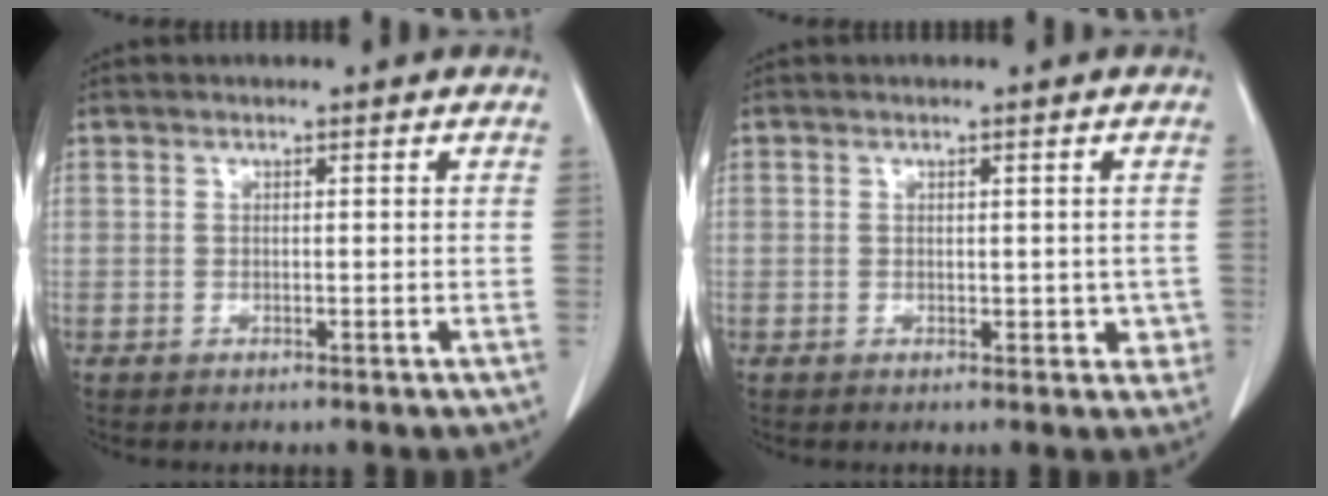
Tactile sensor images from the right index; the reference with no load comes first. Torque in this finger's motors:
{"motor_torque": [-0.03, -0.01, 0.01, 0.01]}